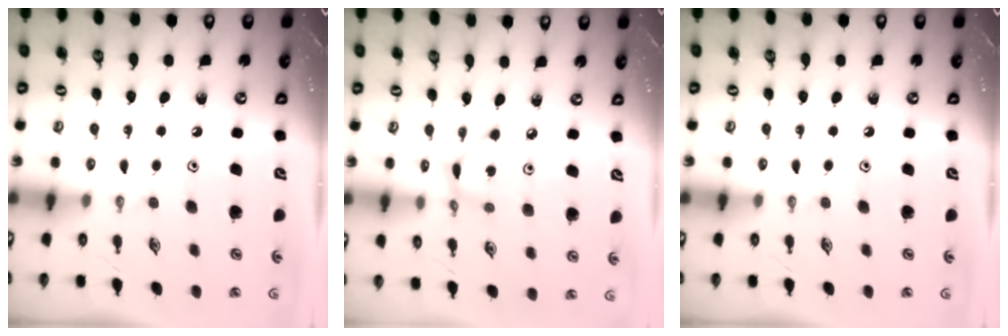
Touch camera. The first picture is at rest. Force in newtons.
{"total": 4.7, "press": 4.7, "slide": 0.2}
{"total": 0.0}